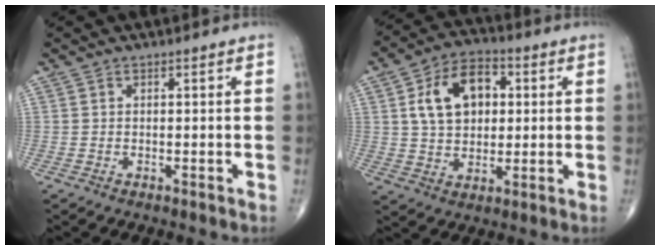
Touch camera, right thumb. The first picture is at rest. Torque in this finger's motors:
{"motor_torque": [-0.09, 0.47, 0.28, -0.05, 0.10]}